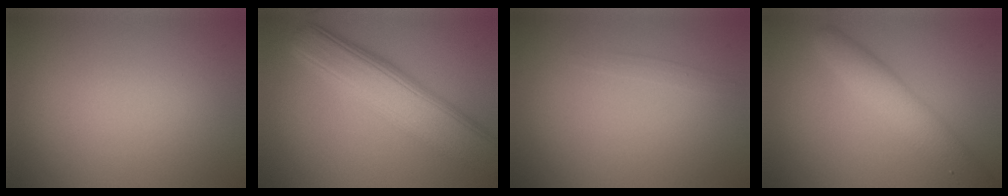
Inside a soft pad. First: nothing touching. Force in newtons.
{"total": 8.2, "press": 8.2, "slide": 0.4}
{"total": 0.7, "press": 0.7, "slide": 0.1}
{"total": 4.5, "press": 4.5, "slide": 0.1}